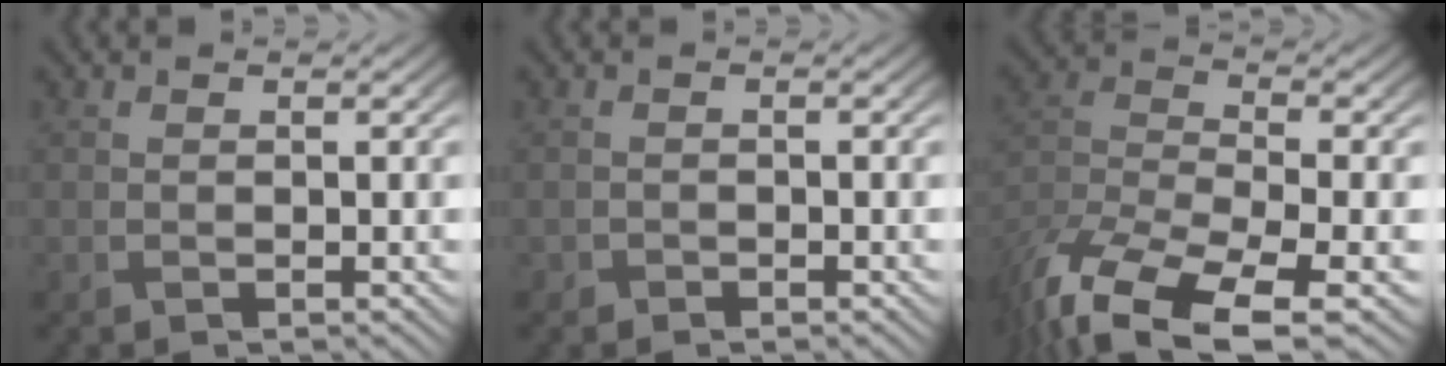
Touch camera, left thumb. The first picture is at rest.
{"total": 0.7, "force": [-0.6, 0.4, 0.1], "torque": [0.000, -0.002, -0.011]}
{"total": 13.3, "force": [-9.3, 4.5, 8.3], "torque": [-0.198, -0.025, -0.171]}